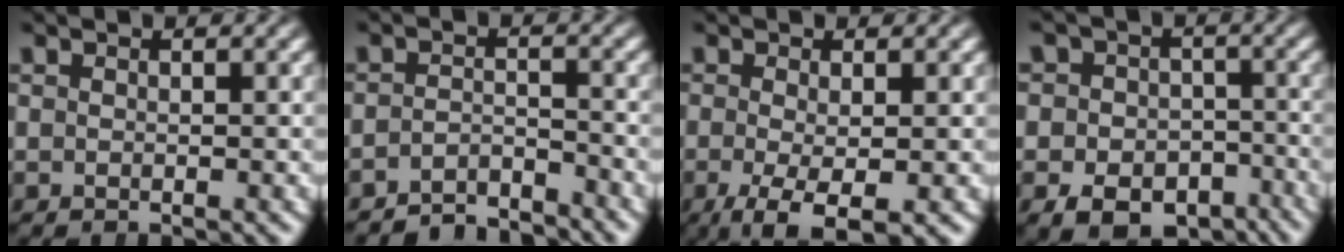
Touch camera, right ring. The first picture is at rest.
{"total": 4.4, "force": [-4.3, 1.0, 0.7], "torque": [-0.007, -0.015, -0.071]}
{"total": 5.5, "force": [-3.6, 1.9, 3.8], "torque": [-0.086, -0.044, -0.036]}
{"total": 8.9, "force": [-5.5, 6.6, 2.2], "torque": [-0.028, -0.026, -0.094]}